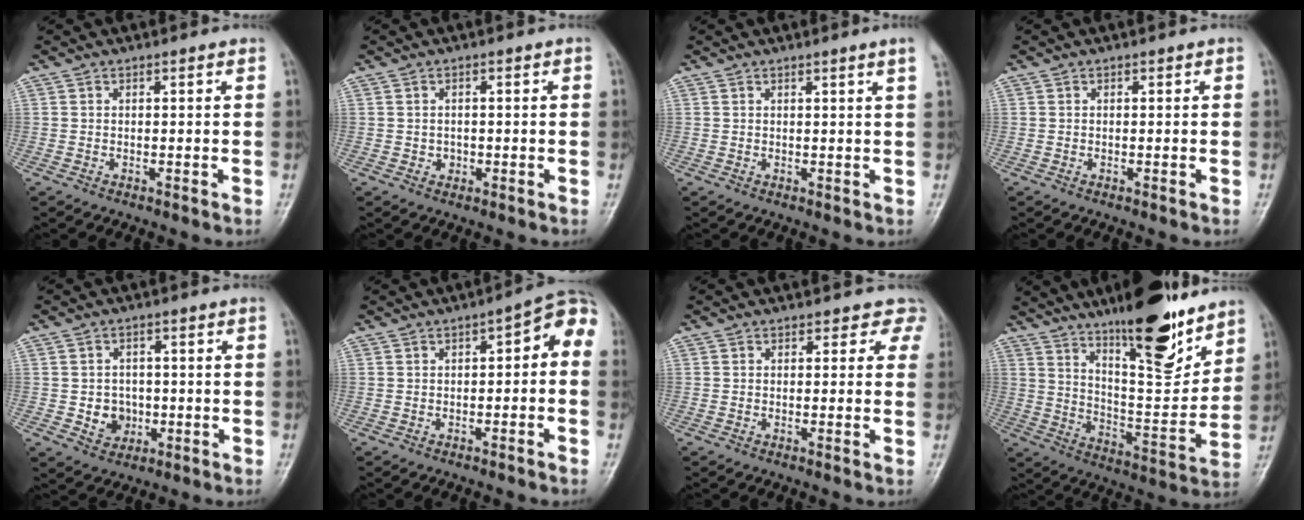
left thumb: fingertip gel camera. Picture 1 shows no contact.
{"total": 1.5, "force": [-0.3, 1.4, 0.4], "torque": [0.003, 0.004, -0.003]}
{"total": 1.9, "force": [1.2, -0.7, 1.3], "torque": [-0.022, -0.007, 0.019]}
{"total": 0.0}
{"total": 5.3, "force": [-0.9, 4.8, 2.2], "torque": [-0.007, 0.008, -0.010]}
{"total": 6.2, "force": [-0.4, 3.1, 5.4], "torque": [-0.040, 0.041, -0.017]}
{"total": 3.1, "force": [2.2, 2.2, 0.3], "torque": [0.031, -0.009, -0.002]}
{"total": 19.3, "force": [13.3, 5.3, 13.0], "torque": [-0.162, -0.086, 0.217]}